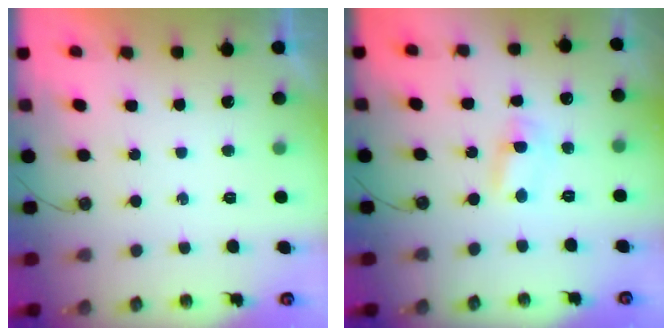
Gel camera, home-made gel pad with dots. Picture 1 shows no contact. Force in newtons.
{"total": 2.1, "press": 2.1, "slide": 0.3}